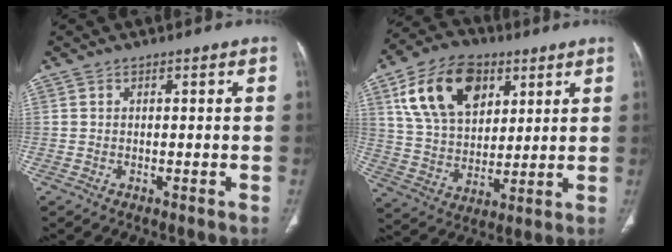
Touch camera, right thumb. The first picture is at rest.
{"total": 18.1, "force": [7.7, 11.8, 11.3], "torque": [-0.175, -0.018, 0.143]}